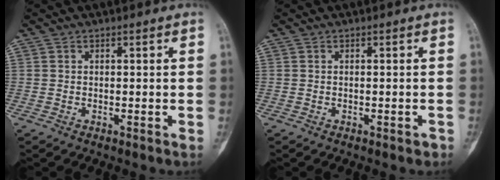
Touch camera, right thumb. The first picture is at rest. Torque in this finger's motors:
{"motor_torque": [0.29, 0.06, 0.13, -0.02, 0.07]}